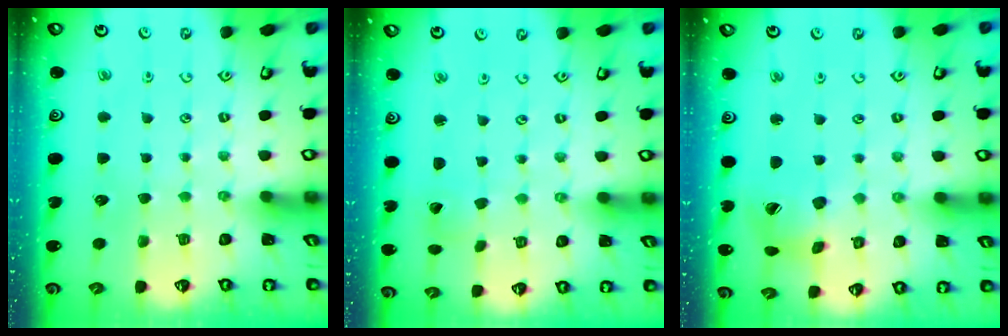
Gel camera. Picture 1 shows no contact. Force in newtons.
{"total": 0.8, "press": 0.8, "slide": 0.1}
{"total": 9.3, "press": 9.2, "slide": 1.2}